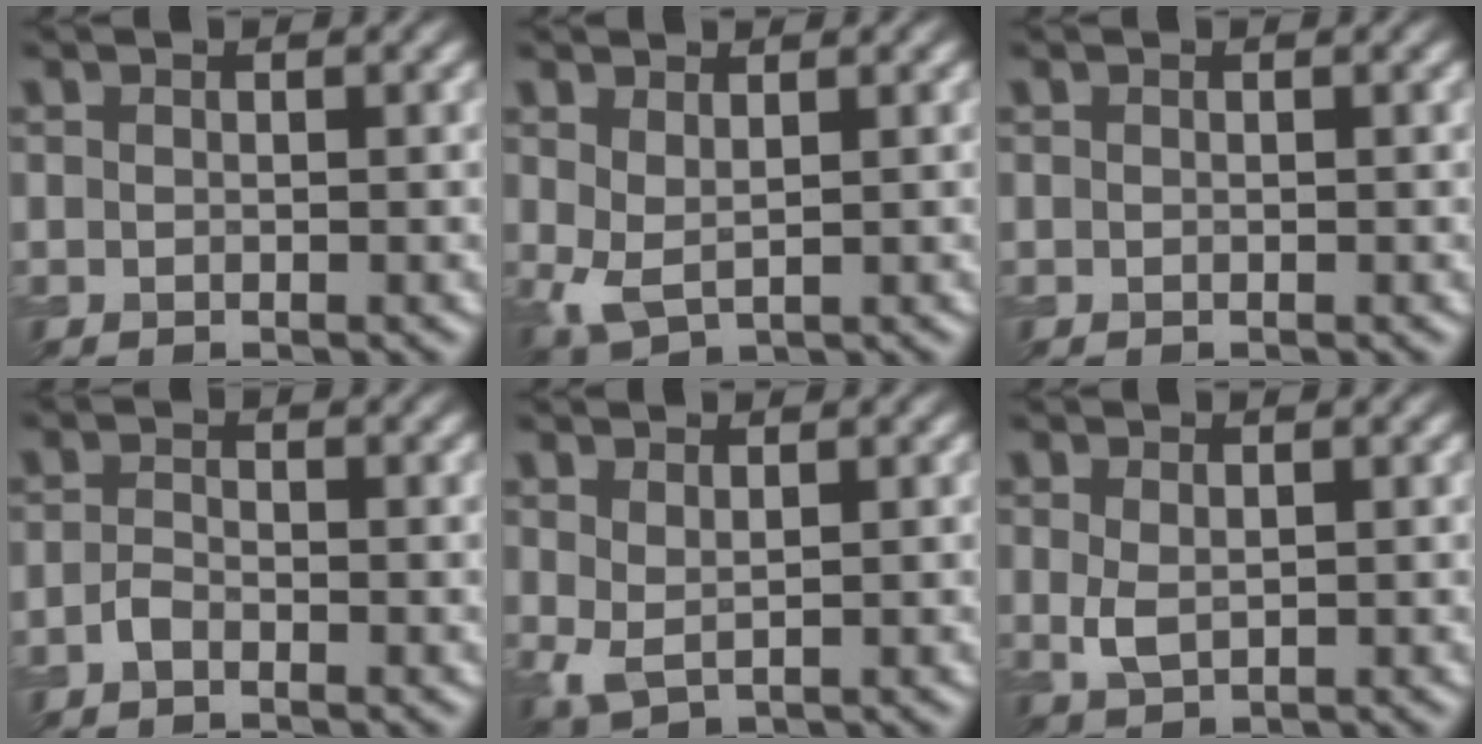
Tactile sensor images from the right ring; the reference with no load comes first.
{"total": 2.3, "force": [0.7, 1.1, 1.9], "torque": [-0.045, -0.007, 0.019]}
{"total": 0.0}
{"total": 1.1, "force": [-0.8, 0.5, 0.7], "torque": [-0.016, 0.003, -0.018]}
{"total": 1.9, "force": [0.8, 0.8, 1.5], "torque": [-0.036, -0.005, 0.019]}
{"total": 1.8, "force": [0.3, 1.0, 1.5], "torque": [-0.035, -0.001, 0.010]}